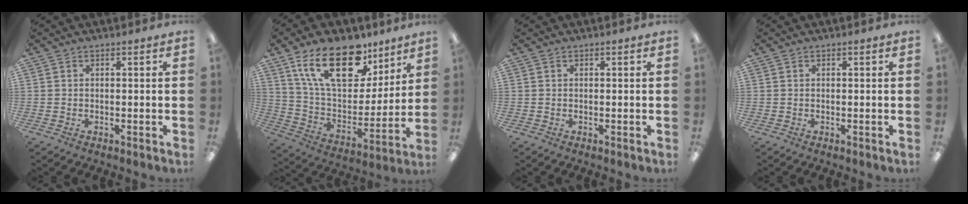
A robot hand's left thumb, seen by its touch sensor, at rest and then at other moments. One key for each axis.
{"total": 22.1, "fx": 13.3, "fy": 11.3, "fz": 13.5, "tx": -0.232, "ty": -0.063, "tz": 0.234}
{"total": 0.0}
{"total": 0.0}